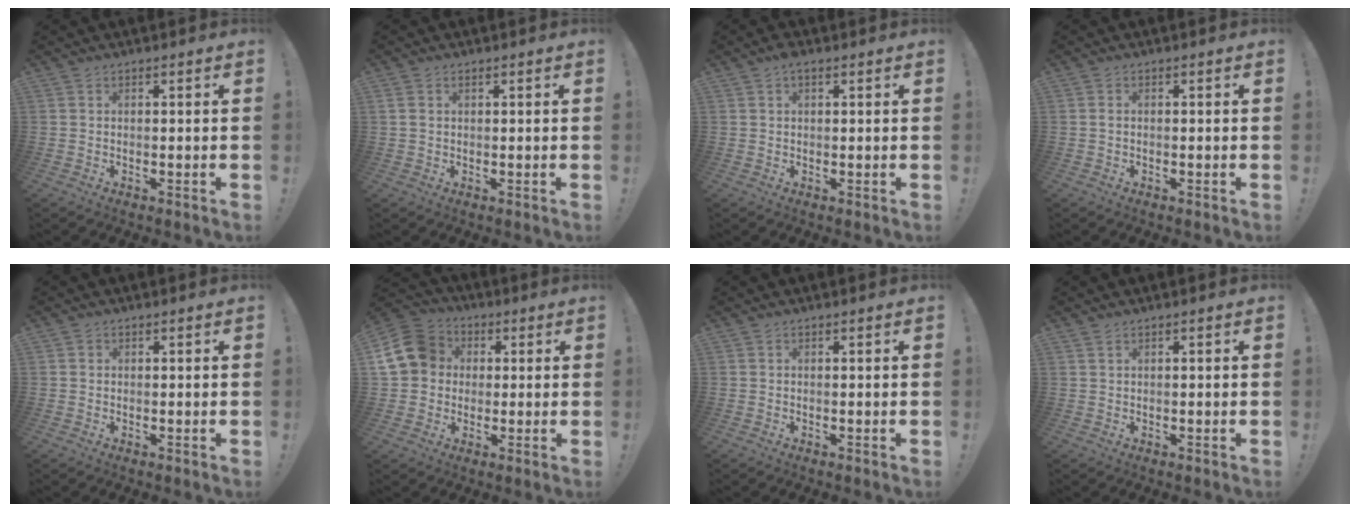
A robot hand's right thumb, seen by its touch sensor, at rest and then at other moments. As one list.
[{"total": 1.4, "force": [0.6, 1.0, 0.7], "torque": [-0.012, 0.003, 0.011]}, {"total": 1.0, "force": [0.5, 0.6, 0.5], "torque": [-0.003, 0.000, 0.009]}, {"total": 0.5, "force": [0.0, 0.3, 0.4], "torque": [-0.008, 0.003, -0.001]}, {"total": 0.7, "force": [0.1, 0.7, 0.1], "torque": [0.005, 0.000, 0.000]}, {"total": 14.3, "force": [2.4, 12.2, 6.9], "torque": [-0.115, 0.004, 0.051]}, {"total": 0.0}, {"total": 0.9, "force": [0.5, 0.0, 0.7], "torque": [-0.014, 0.000, 0.008]}]